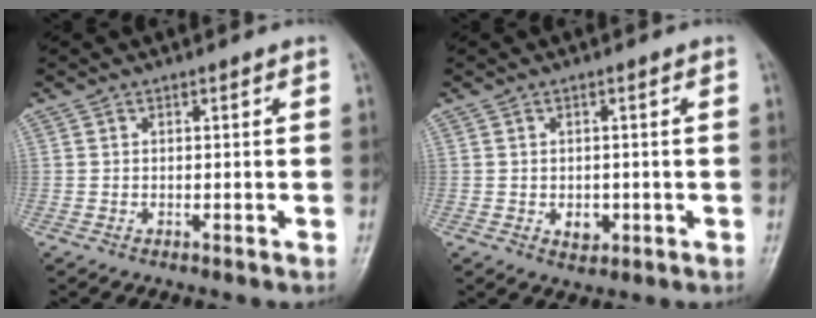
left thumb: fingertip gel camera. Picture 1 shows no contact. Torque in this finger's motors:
{"motor_torque": [0.43, 0.64, 0.23, -0.04, 0.07]}